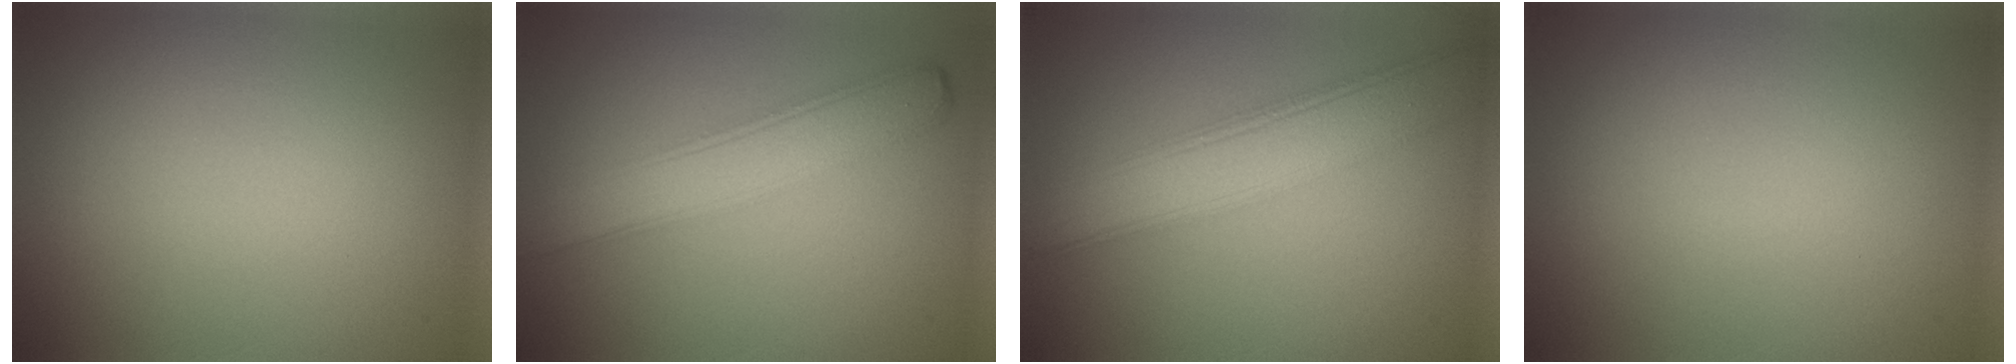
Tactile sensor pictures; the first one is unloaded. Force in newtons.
{"total": 4.4, "press": 4.4, "slide": 0.2}
{"total": 6.0, "press": 6.0, "slide": 0.3}
{"total": 0.0}